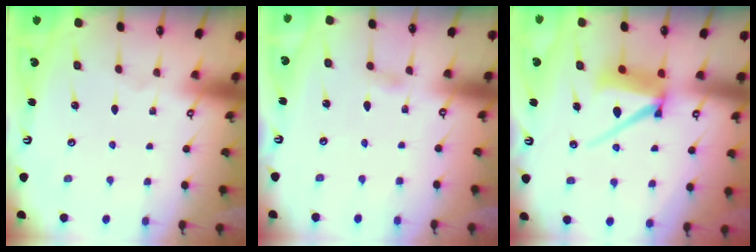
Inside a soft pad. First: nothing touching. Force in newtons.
{"total": 3.3, "press": 3.3, "slide": 0.4}
{"total": 10.0, "press": 9.9, "slide": 1.0}